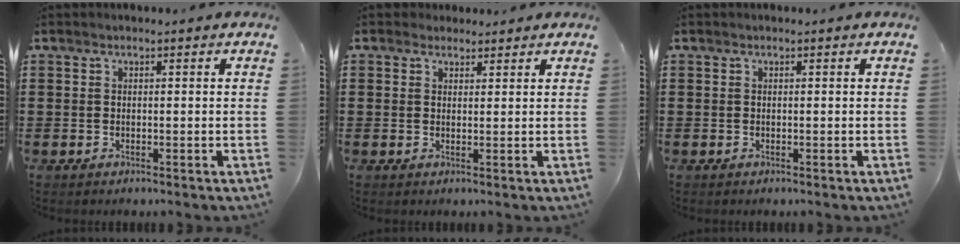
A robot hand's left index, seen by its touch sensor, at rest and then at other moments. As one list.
[{"total": 1.9, "force": [1.6, 1.0, 0.0], "torque": [-0.005, 0.006, 0.032]}, {"total": 0.0}]